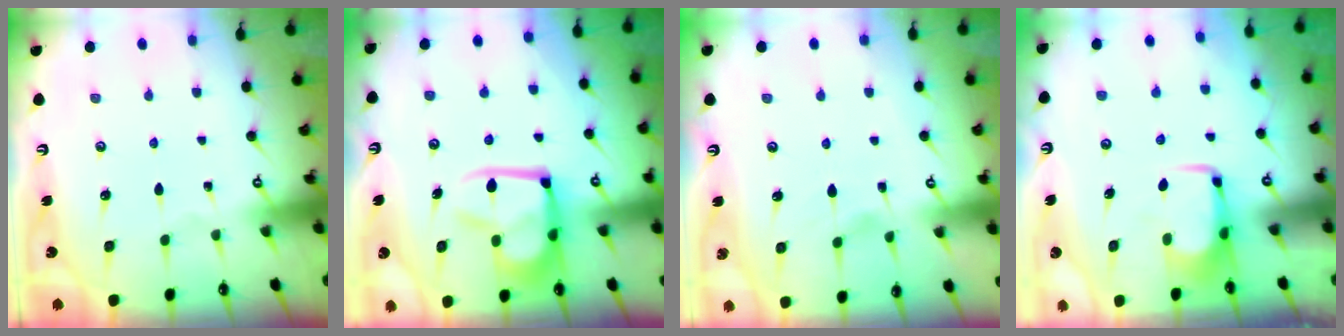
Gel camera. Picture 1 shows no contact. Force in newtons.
{"total": 12.9, "press": 12.8, "slide": 1.6}
{"total": 1.1, "press": 0.6, "slide": 1.0}
{"total": 1.7, "press": 1.6, "slide": 0.5}